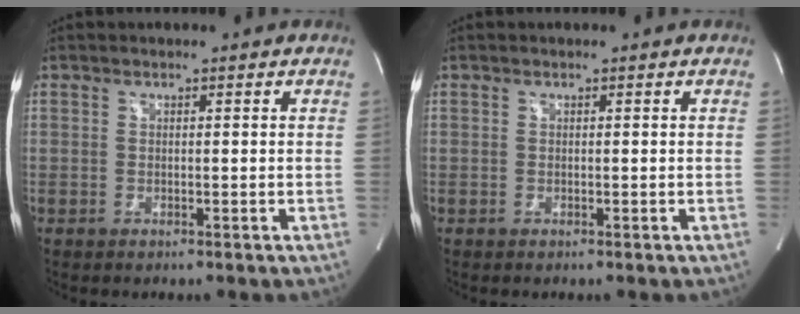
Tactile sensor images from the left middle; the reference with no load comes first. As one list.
[{"total": 0.0}]